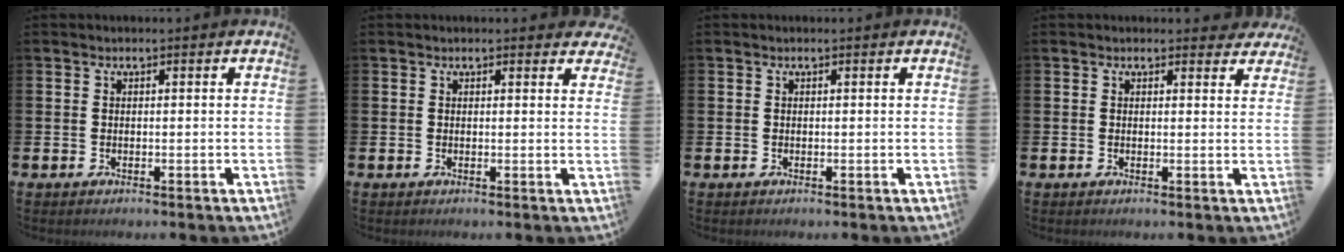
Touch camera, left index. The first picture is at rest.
{"total": 1.0, "force": [0.9, 0.3, 0.1], "torque": [0.006, 0.001, 0.015]}
{"total": 0.0}
{"total": 1.5, "force": [1.4, 0.7, 0.1], "torque": [0.004, 0.002, 0.023]}